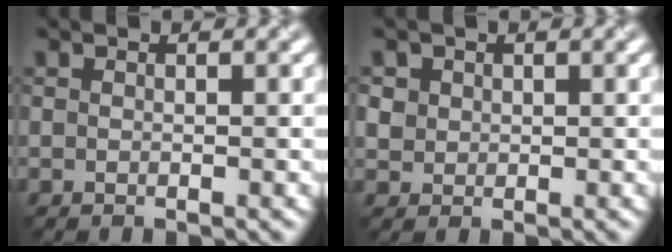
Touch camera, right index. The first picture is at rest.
{"total": 1.0, "force": [0.2, 1.0, -0.3], "torque": [0.001, 0.002, 0.020]}